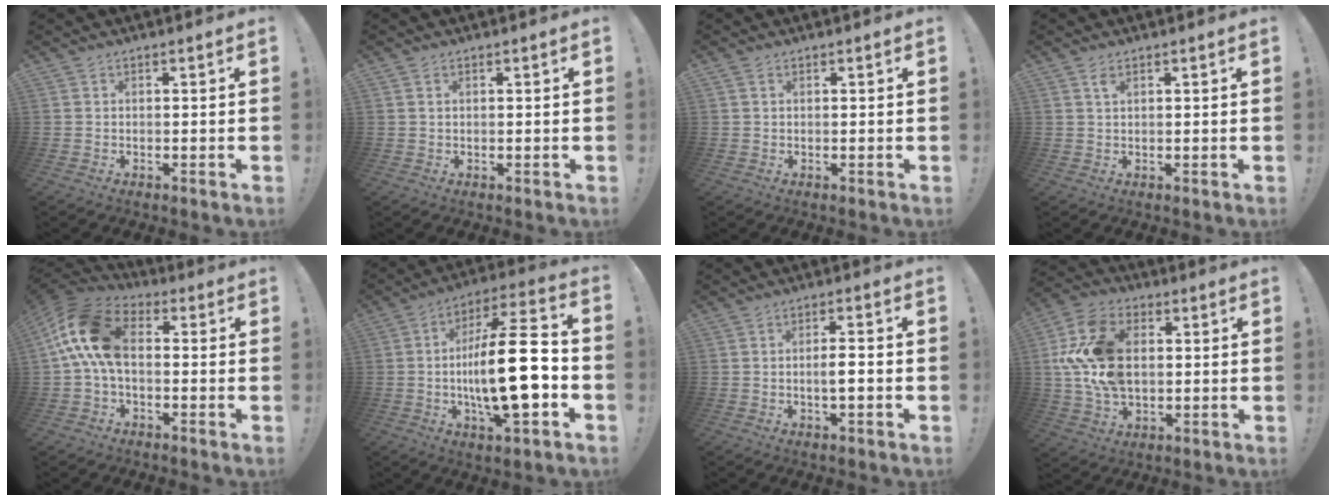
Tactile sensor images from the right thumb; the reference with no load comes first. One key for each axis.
{"total": 0.8, "fx": 0.4, "fy": 0.5, "fz": 0.5, "tx": -0.006, "ty": 0.000, "tz": 0.007}
{"total": 0.7, "fx": 0.3, "fy": 0.4, "fz": 0.5, "tx": -0.013, "ty": 0.002, "tz": 0.007}
{"total": 1.6, "fx": 0.9, "fy": 0.6, "fz": 1.2, "tx": -0.021, "ty": 0.000, "tz": 0.015}
{"total": 15.1, "fx": 1.7, "fy": 9.0, "fz": 12.0, "tx": -0.241, "ty": 0.010, "tz": 0.030}
{"total": 22.0, "fx": -3.7, "fy": 6.4, "fz": 20.7, "tx": -0.354, "ty": 0.009, "tz": -0.065}
{"total": 4.1, "fx": -1.2, "fy": 0.7, "fz": 3.9, "tx": -0.060, "ty": 0.000, "tz": -0.024}
{"total": 19.7, "fx": 2.5, "fy": 13.9, "fz": 13.8, "tx": -0.259, "ty": 0.006, "tz": 0.048}